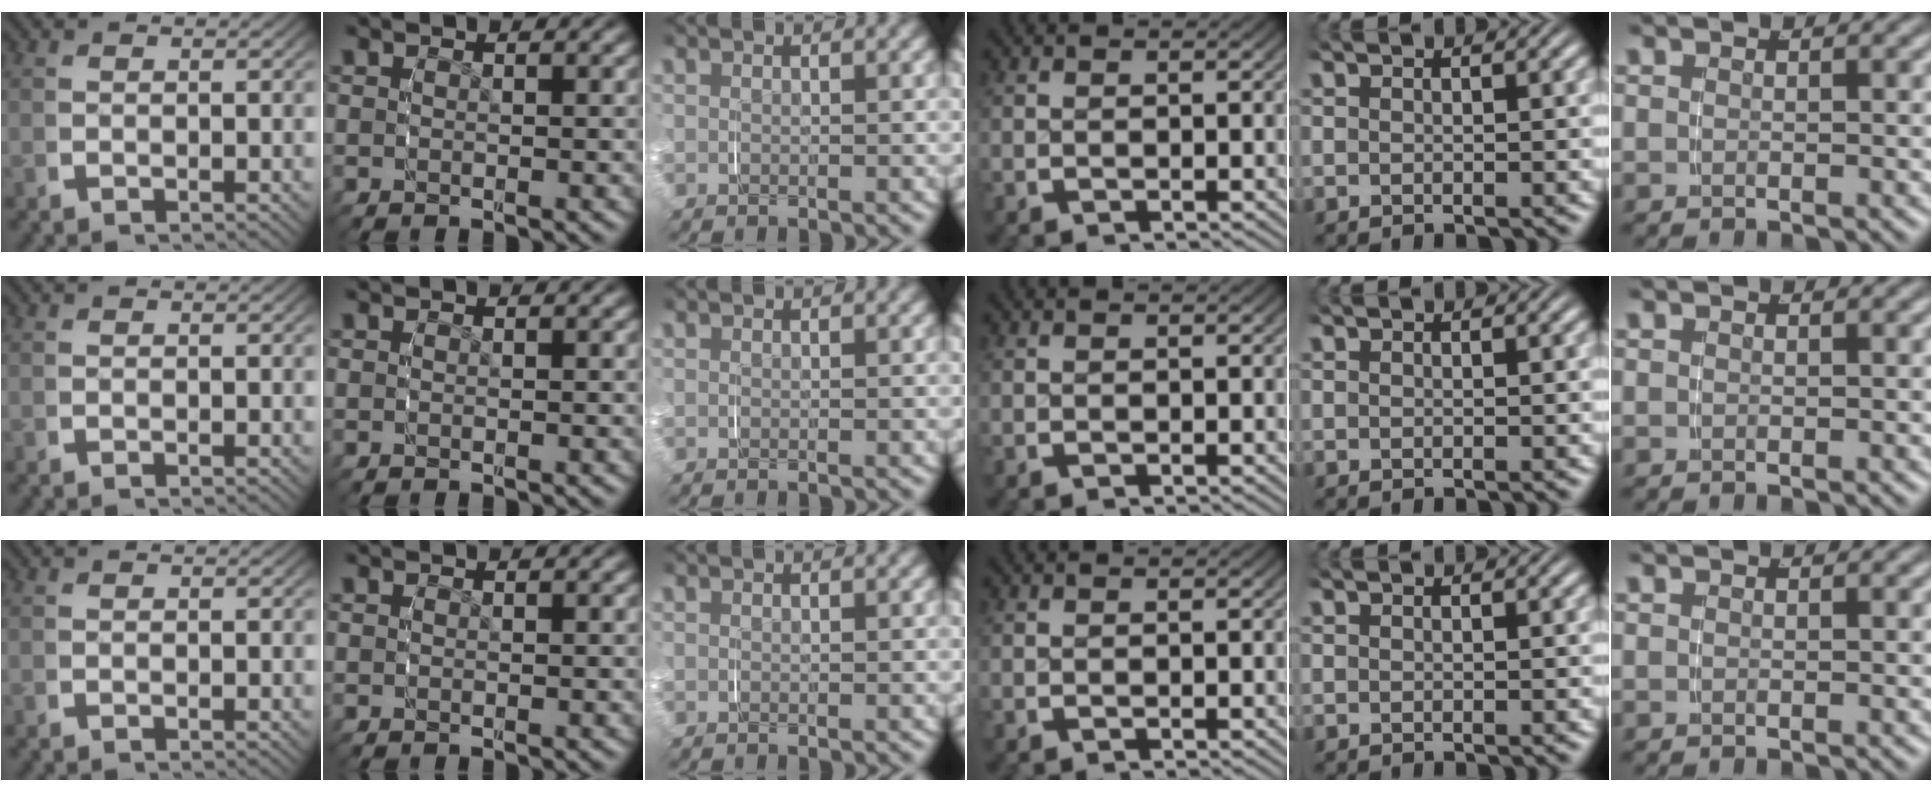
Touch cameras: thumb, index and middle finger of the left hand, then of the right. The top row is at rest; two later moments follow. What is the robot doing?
{"motion": "grasp_and_lifting", "object": "glasses case"}